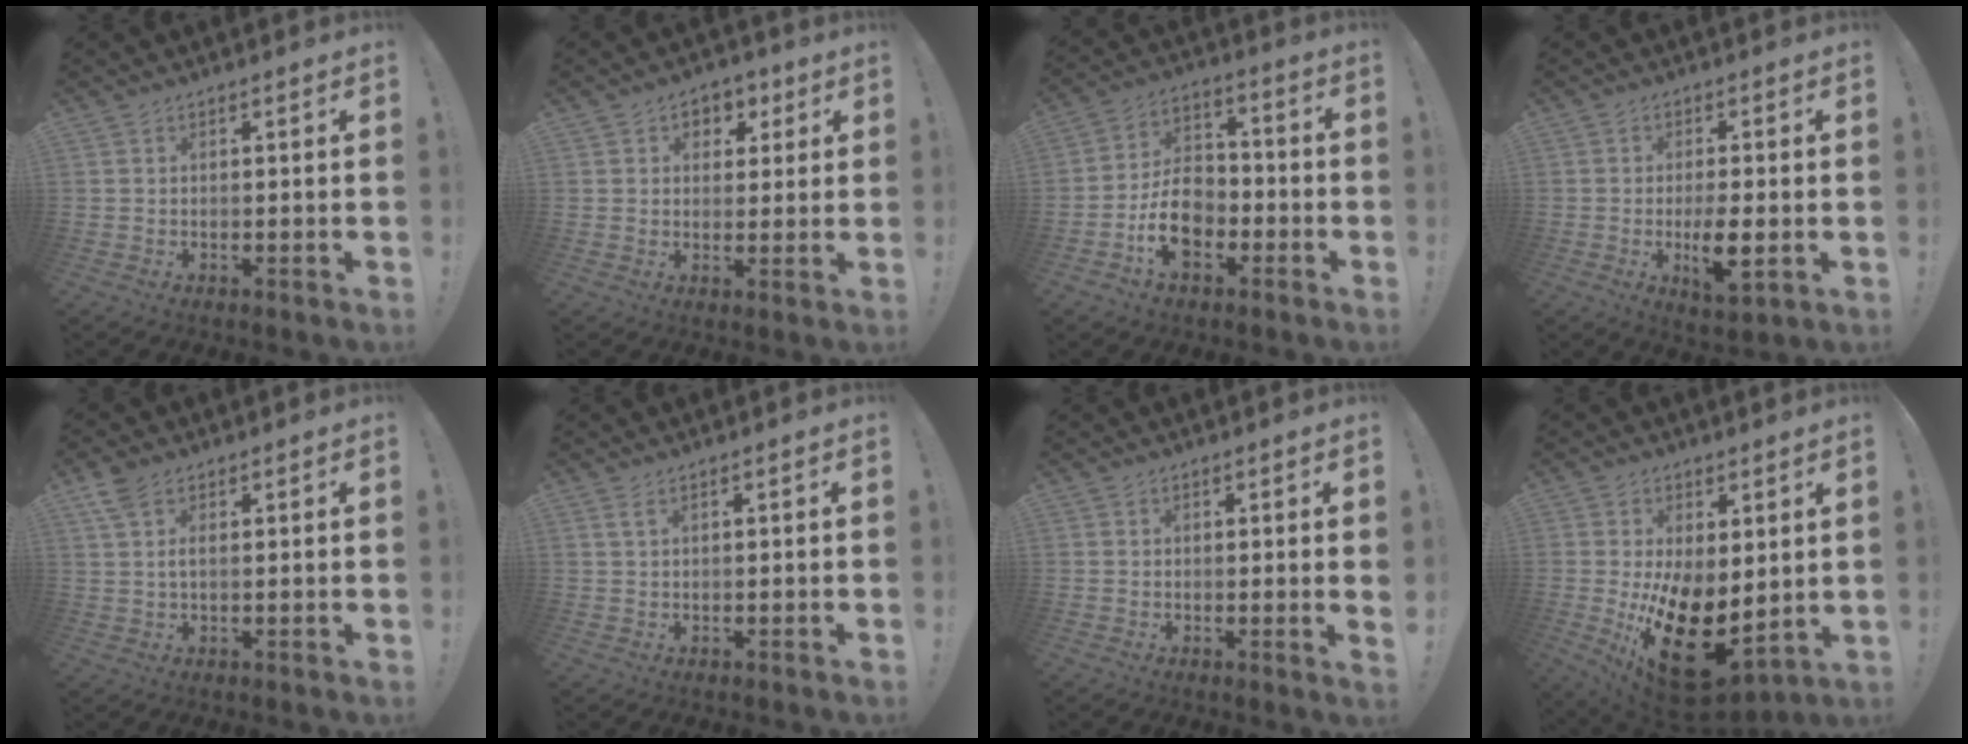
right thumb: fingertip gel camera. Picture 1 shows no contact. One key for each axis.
{"total": 5.2, "fx": 1.5, "fy": 4.6, "fz": 1.7, "tx": -0.012, "ty": -0.005, "tz": 0.026}
{"total": 13.1, "fx": -5.1, "fy": 9.4, "fz": 7.5, "tx": -0.119, "ty": 0.035, "tz": -0.087}
{"total": 7.7, "fx": -2.1, "fy": 3.3, "fz": 6.6, "tx": -0.105, "ty": -0.004, "tz": -0.034}
{"total": 4.0, "fx": 2.1, "fy": 1.9, "fz": 2.9, "tx": -0.056, "ty": -0.001, "tz": 0.039}
{"total": 1.7, "fx": 0.8, "fy": 0.3, "fz": 1.5, "tx": -0.022, "ty": -0.002, "tz": 0.013}
{"total": 1.5, "fx": 0.7, "fy": -0.5, "fz": 1.2, "tx": -0.010, "ty": -0.007, "tz": 0.008}
{"total": 18.8, "fx": -3.2, "fy": 11.1, "fz": 14.8, "tx": -0.234, "ty": -0.005, "tz": -0.032}